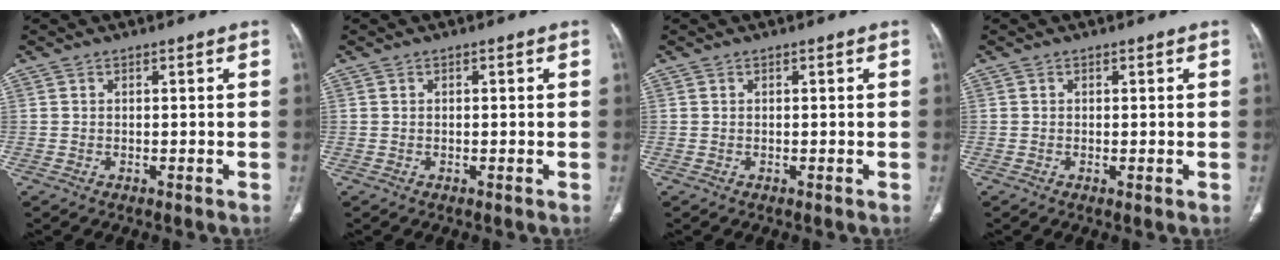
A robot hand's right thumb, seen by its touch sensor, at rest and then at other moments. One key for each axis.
{"total": 0.0}
{"total": 0.0}
{"total": 0.7, "fx": -0.1, "fy": 0.1, "fz": 0.7, "tx": -0.016, "ty": -0.004, "tz": -0.002}